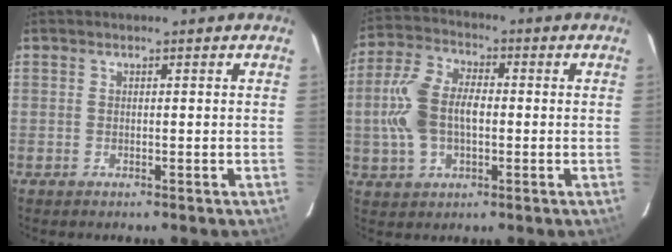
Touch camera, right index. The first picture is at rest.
{"total": 11.8, "force": [-0.9, 7.1, 9.3], "torque": [-0.202, 0.015, -0.016]}